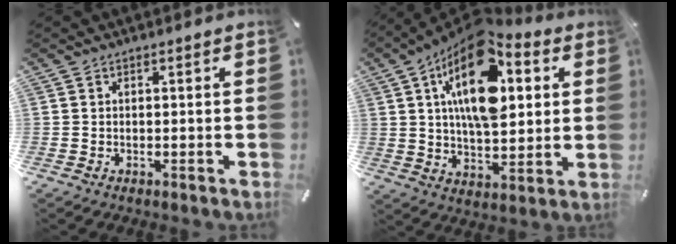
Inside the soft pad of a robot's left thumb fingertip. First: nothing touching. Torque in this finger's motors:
{"motor_torque": [2.94, 2.01, 1.60, -1.17, 0.86]}